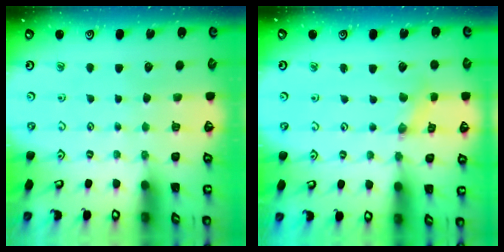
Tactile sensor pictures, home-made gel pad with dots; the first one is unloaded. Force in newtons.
{"total": 1.1, "press": 1.1, "slide": 0.2}